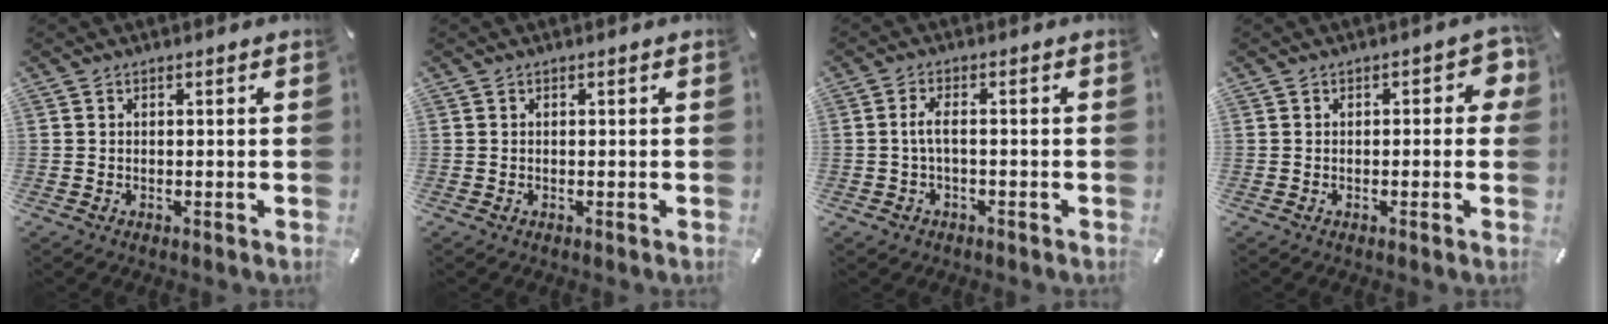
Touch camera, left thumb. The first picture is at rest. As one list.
[{"total": 0.0}, {"total": 3.6, "force": [-0.6, 1.7, 3.1], "torque": [-0.064, 0.005, -0.014]}, {"total": 4.2, "force": [0.3, 2.2, 3.6], "torque": [-0.045, 0.003, 0.000]}]